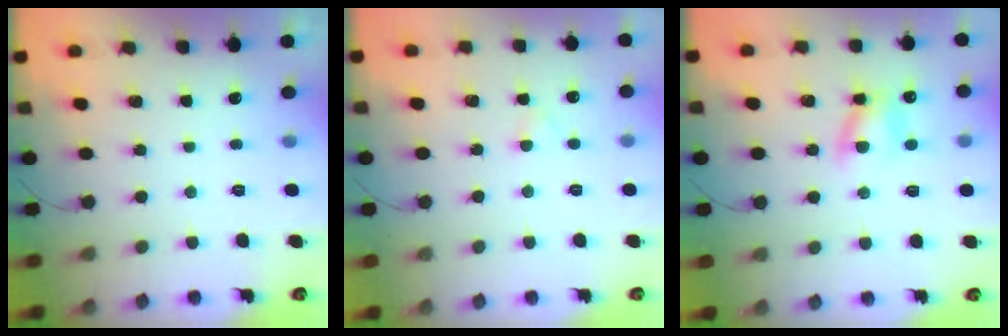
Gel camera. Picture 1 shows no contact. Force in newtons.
{"total": 1.8, "press": 1.5, "slide": 1.0}
{"total": 7.7, "press": 7.5, "slide": 1.6}